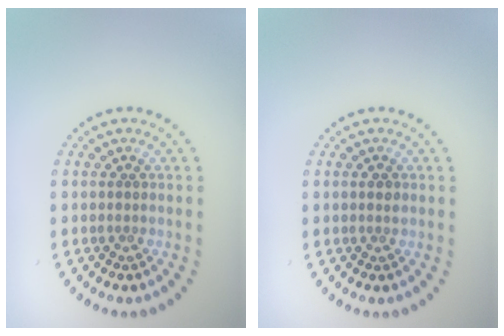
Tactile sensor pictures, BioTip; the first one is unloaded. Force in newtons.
{"total": 0.7, "press": 0.7, "slide": 0.2}